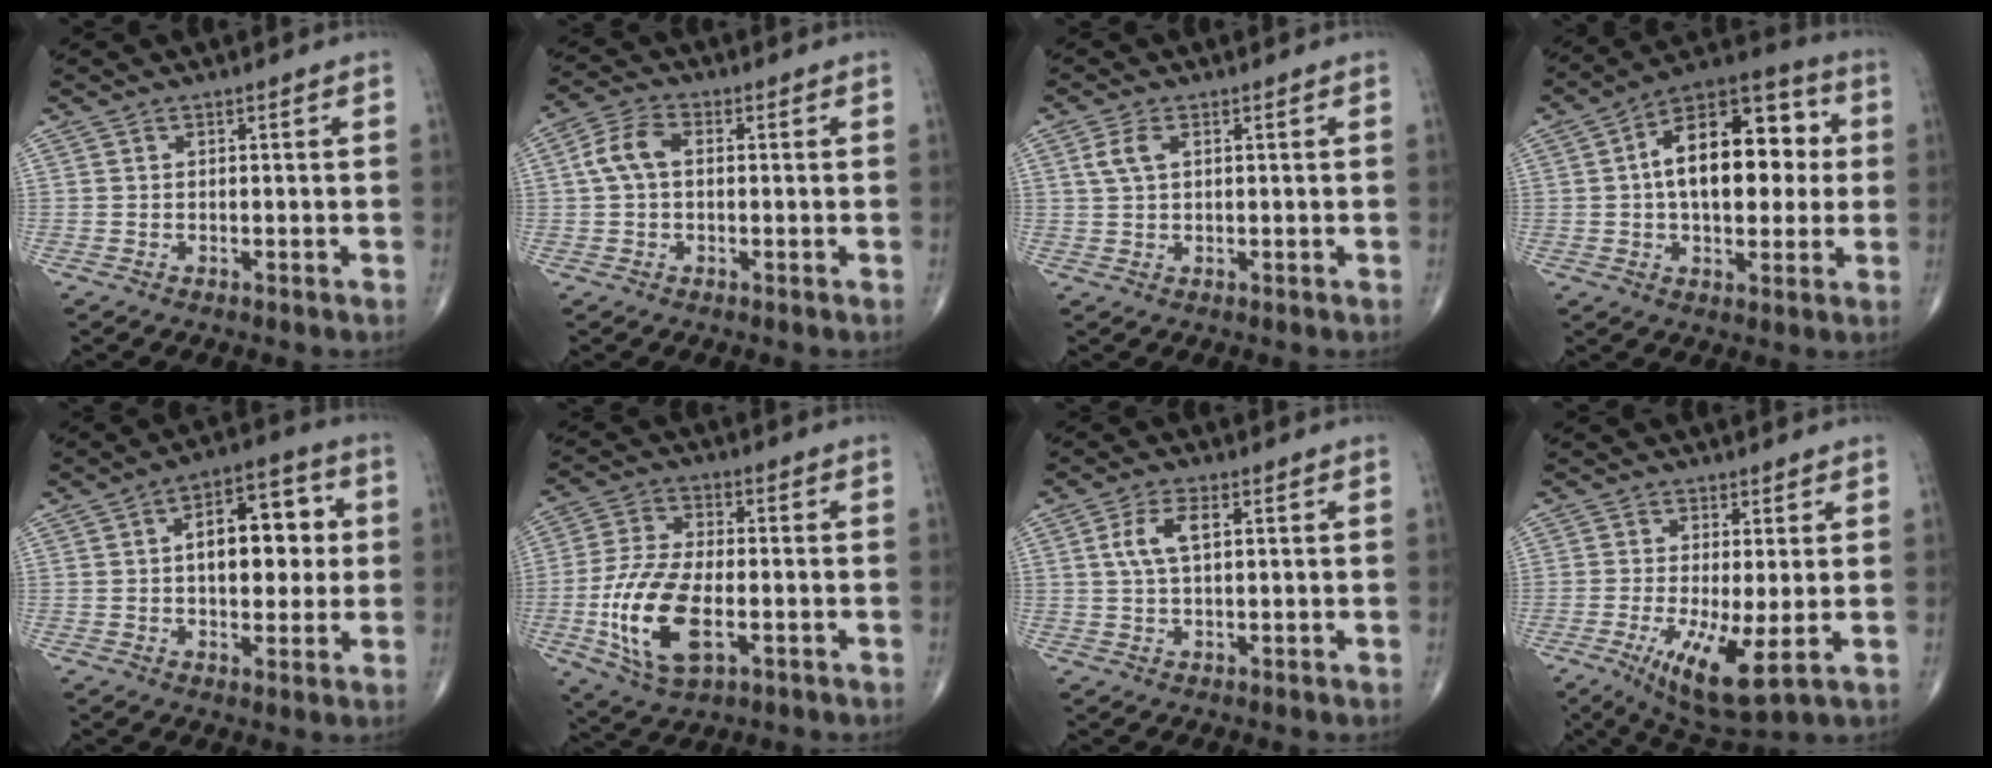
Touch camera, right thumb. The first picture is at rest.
{"total": 5.9, "force": [0.6, 3.6, 4.6], "torque": [-0.098, 0.020, 0.005]}
{"total": 3.3, "force": [1.1, 1.7, 2.6], "torque": [-0.062, 0.009, 0.023]}
{"total": 19.2, "force": [2.0, 10.6, 15.9], "torque": [-0.212, 0.030, 0.023]}
{"total": 13.4, "force": [1.5, 7.4, 11.1], "torque": [-0.122, 0.020, 0.018]}
{"total": 15.2, "force": [-3.6, 7.2, 12.8], "torque": [-0.262, 0.004, -0.061]}
{"total": 5.2, "force": [1.4, 2.3, 4.4], "torque": [-0.096, 0.007, 0.028]}
{"total": 10.0, "force": [-2.2, 2.5, 9.4], "torque": [-0.171, -0.025, -0.030]}